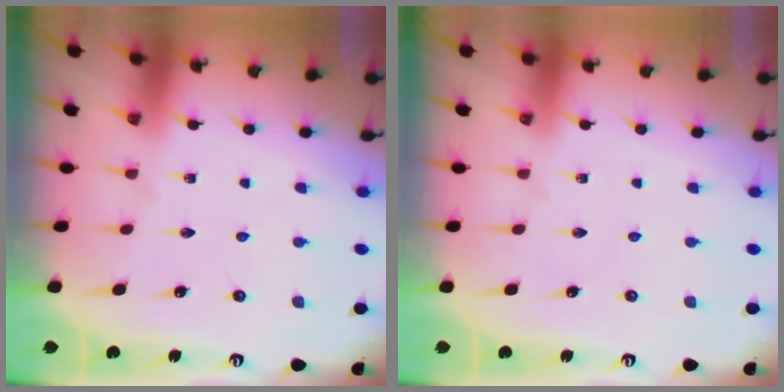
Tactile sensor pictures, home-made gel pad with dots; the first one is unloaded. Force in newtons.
{"total": 0.0}